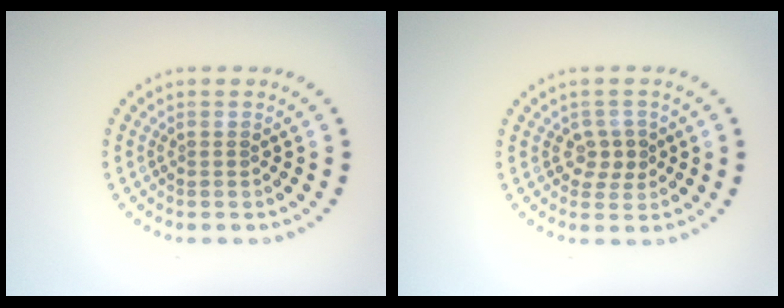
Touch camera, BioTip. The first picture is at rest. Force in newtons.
{"total": 2.1, "press": 1.9, "slide": 0.8}